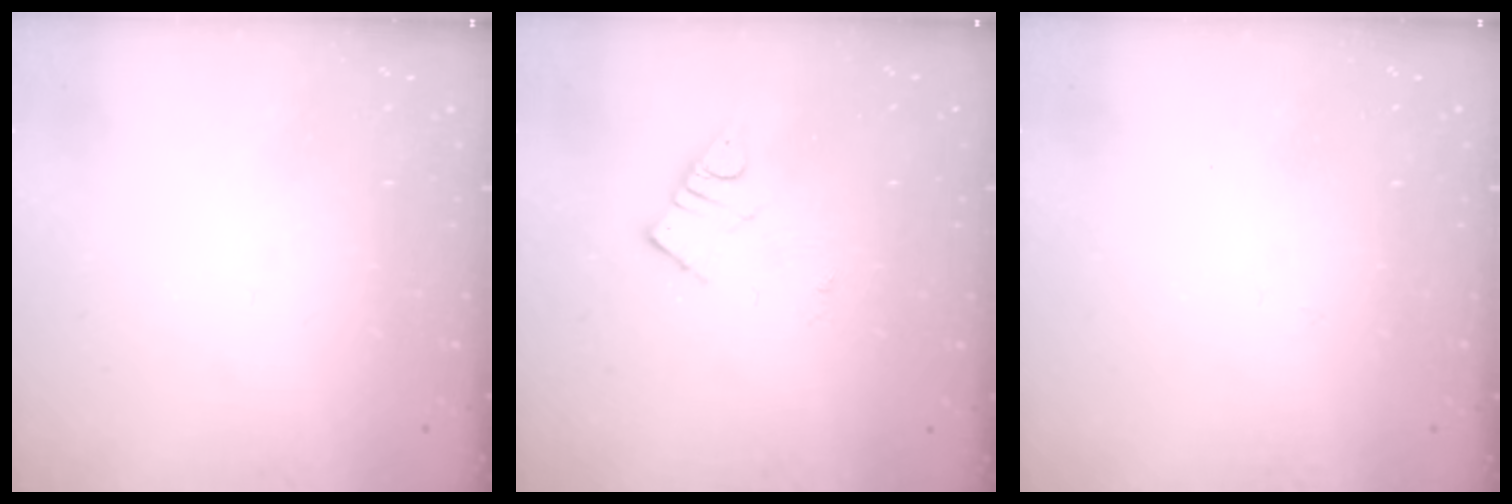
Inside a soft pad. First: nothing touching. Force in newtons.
{"total": 3.7, "press": 3.7, "slide": 0.1}
{"total": 2.7, "press": 2.7, "slide": 0.5}